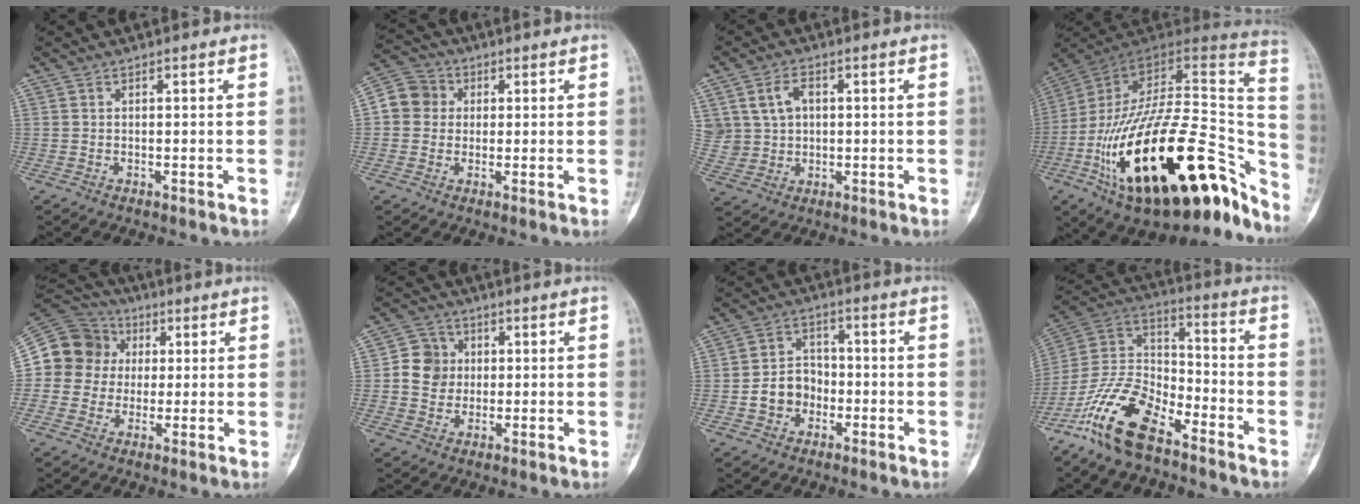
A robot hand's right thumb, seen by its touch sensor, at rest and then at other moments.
{"total": 7.1, "force": [0.8, 6.6, 2.4], "torque": [-0.025, 0.014, 0.002]}
{"total": 7.4, "force": [2.1, 5.8, 4.2], "torque": [-0.064, 0.001, 0.049]}
{"total": 39.0, "force": [-17.1, 17.4, 30.4], "torque": [-0.410, 0.068, -0.263]}
{"total": 13.4, "force": [1.5, 12.7, 3.8], "torque": [-0.047, 0.035, 0.025]}
{"total": 7.1, "force": [0.6, 6.5, 2.7], "torque": [-0.018, 0.005, 0.003]}
{"total": 7.3, "force": [-2.0, 6.2, 3.4], "torque": [-0.033, 0.031, -0.042]}
{"total": 17.0, "force": [-11.1, 7.6, 10.4], "torque": [-0.197, 0.068, -0.216]}